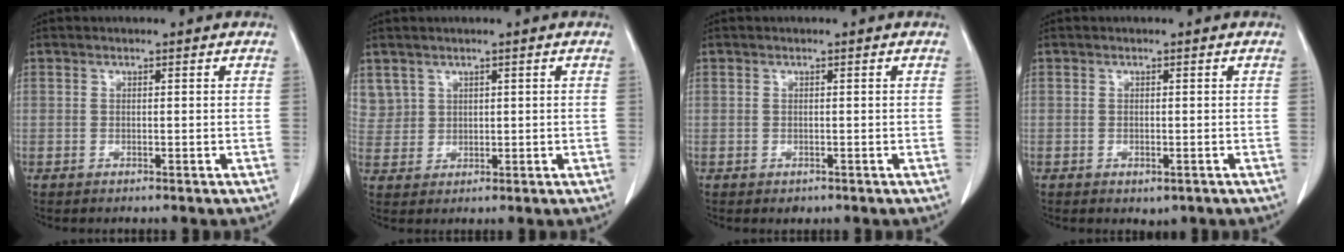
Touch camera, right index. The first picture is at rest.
{"total": 4.1, "force": [2.4, 3.3, -0.1], "torque": [0.010, 0.008, 0.053]}
{"total": 0.8, "force": [-0.3, 0.7, 0.2], "torque": [-0.003, 0.003, 0.000]}
{"total": 1.6, "force": [-0.7, 1.0, 1.0], "torque": [-0.012, -0.001, 0.000]}